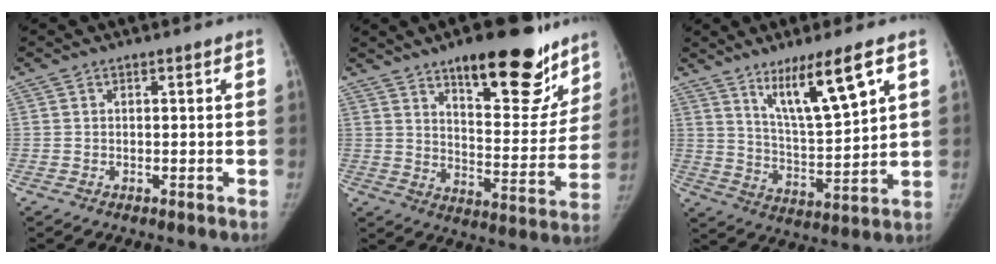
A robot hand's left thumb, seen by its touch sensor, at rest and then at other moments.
{"total": 22.5, "force": [14.7, 8.4, 14.8], "torque": [-0.144, -0.081, 0.209]}
{"total": 13.0, "force": [7.2, 2.2, 10.6], "torque": [-0.176, -0.051, 0.137]}